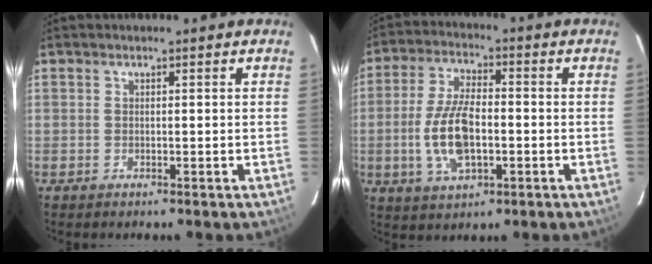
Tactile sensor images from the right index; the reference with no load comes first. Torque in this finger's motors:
{"motor_torque": [1.75, -0.38, 0.70, 0.10]}